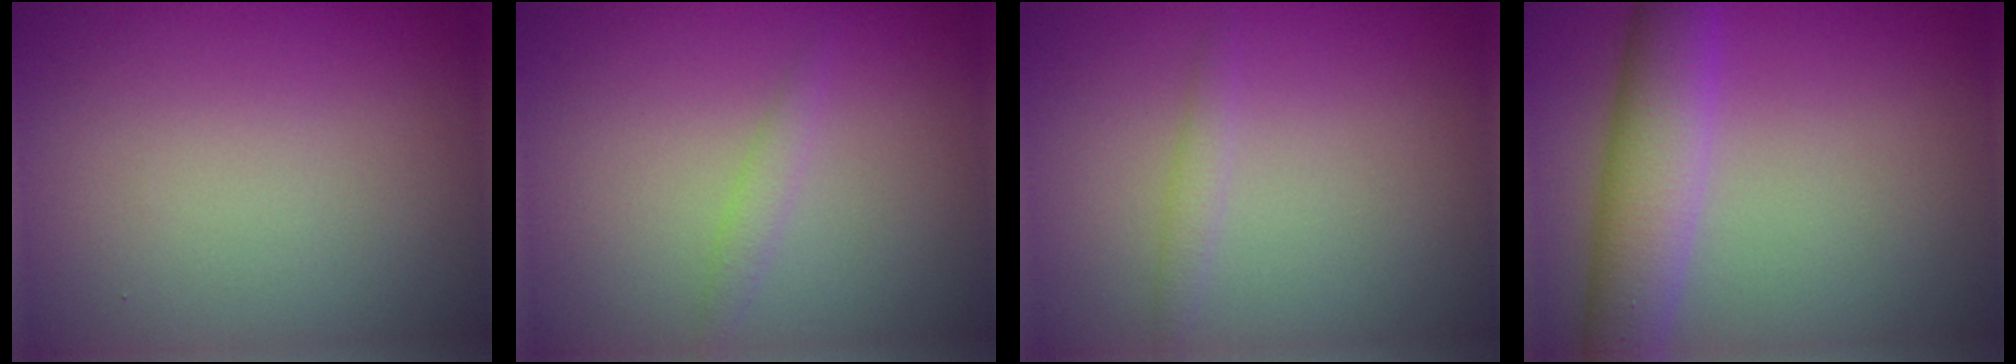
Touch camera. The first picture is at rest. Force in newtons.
{"total": 1.2, "press": 1.2, "slide": 0.1}
{"total": 1.2, "press": 1.2, "slide": 0.1}
{"total": 5.8, "press": 5.8, "slide": 0.1}